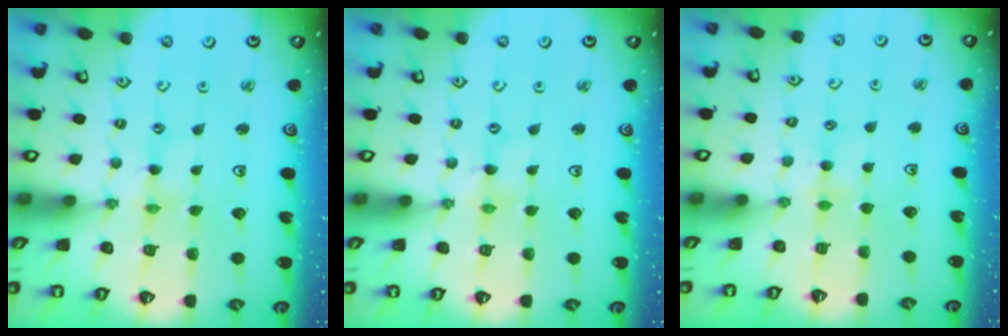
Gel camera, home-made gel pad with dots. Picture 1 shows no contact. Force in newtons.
{"total": 0.8, "press": 0.8, "slide": 0.1}
{"total": 3.4, "press": 3.3, "slide": 0.6}